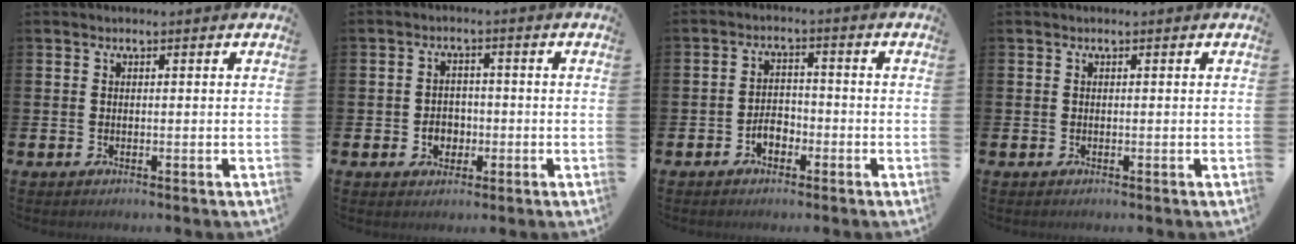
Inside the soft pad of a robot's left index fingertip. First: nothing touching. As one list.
[{"total": 3.0, "force": [-0.9, 2.5, 1.4], "torque": [-0.024, 0.001, -0.024]}, {"total": 3.0, "force": [-1.7, 1.9, 1.5], "torque": [-0.032, 0.006, -0.037]}, {"total": 0.0}]